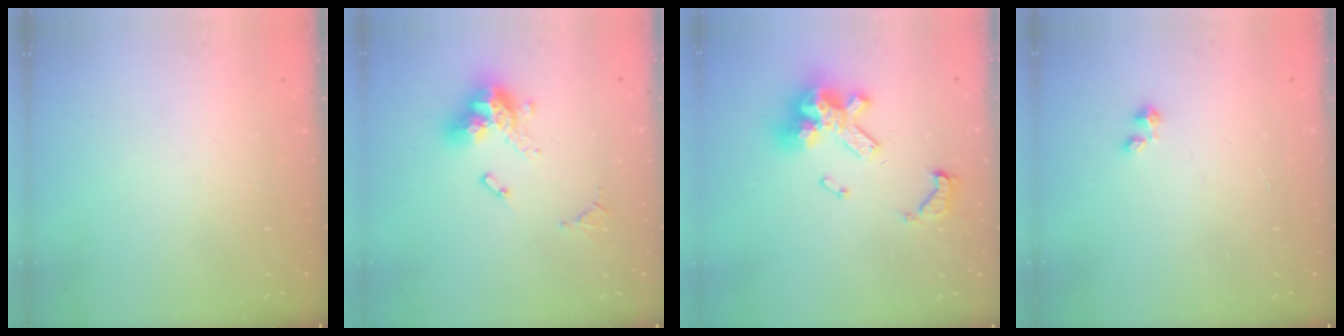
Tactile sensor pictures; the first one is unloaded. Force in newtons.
{"total": 13.9, "press": 13.9, "slide": 1.2}
{"total": 14.3, "press": 14.2, "slide": 1.7}
{"total": 0.0}